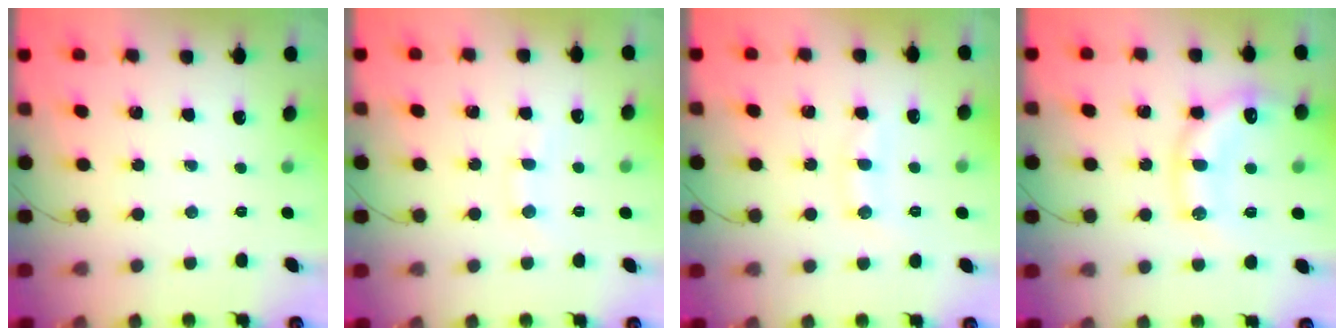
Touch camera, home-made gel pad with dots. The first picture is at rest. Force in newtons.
{"total": 6.6, "press": 6.4, "slide": 1.5}
{"total": 9.3, "press": 9.2, "slide": 1.0}
{"total": 15.5, "press": 15.3, "slide": 2.3}